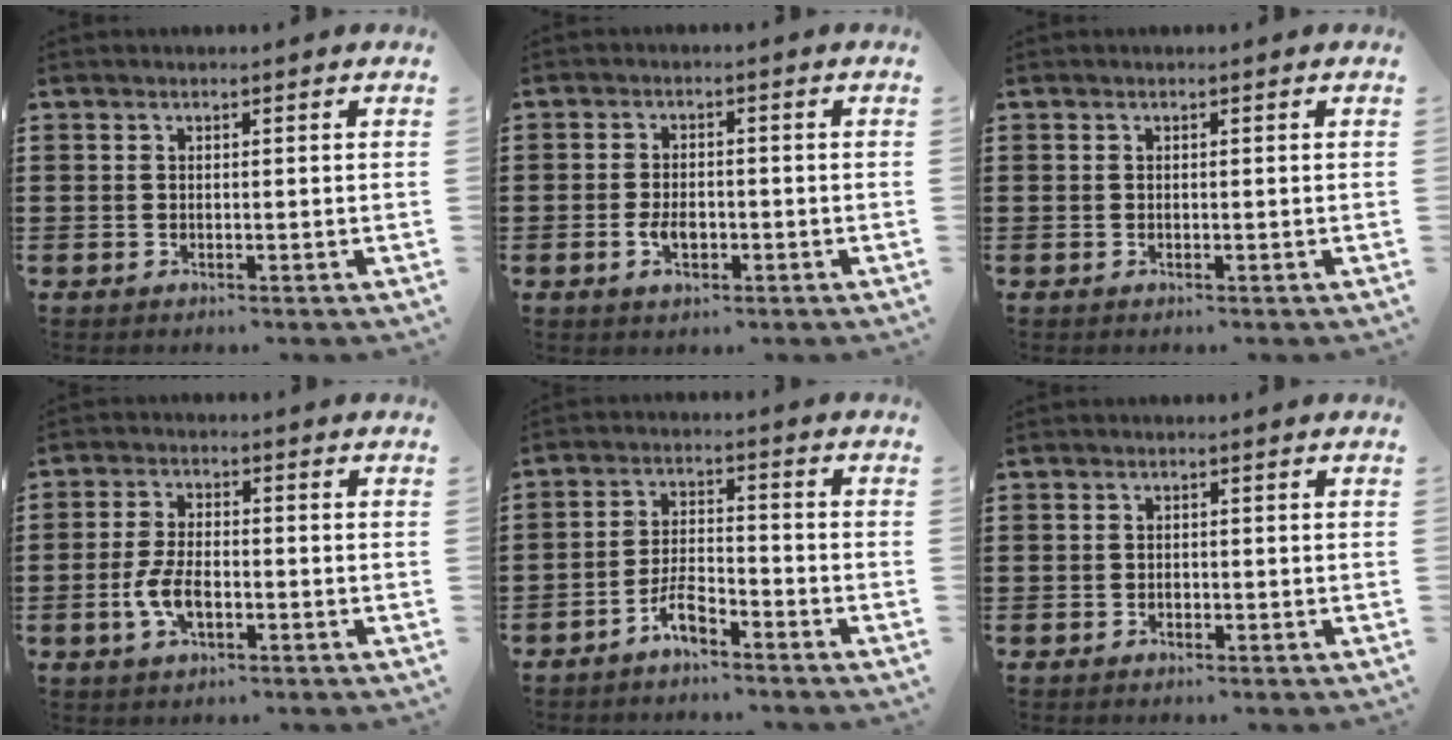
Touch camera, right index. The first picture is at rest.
{"total": 3.4, "force": [-1.1, 1.8, 2.7], "torque": [-0.059, -0.003, -0.020]}
{"total": 0.0}
{"total": 5.2, "force": [-1.5, 2.6, 4.3], "torque": [-0.103, -0.004, -0.034]}
{"total": 4.7, "force": [-3.6, 1.4, 2.7], "torque": [-0.061, 0.009, -0.073]}
{"total": 0.7, "force": [-0.3, 0.5, 0.2], "torque": [-0.007, -0.001, -0.007]}